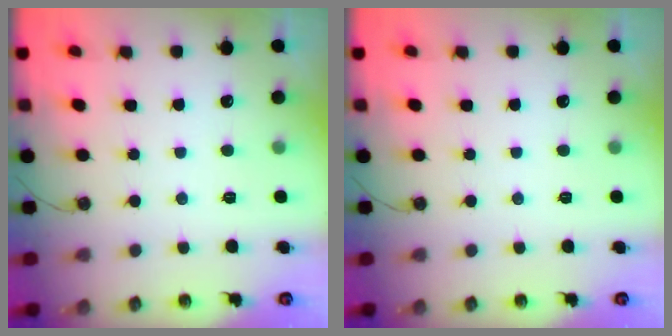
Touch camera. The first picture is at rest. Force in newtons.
{"total": 0.0}